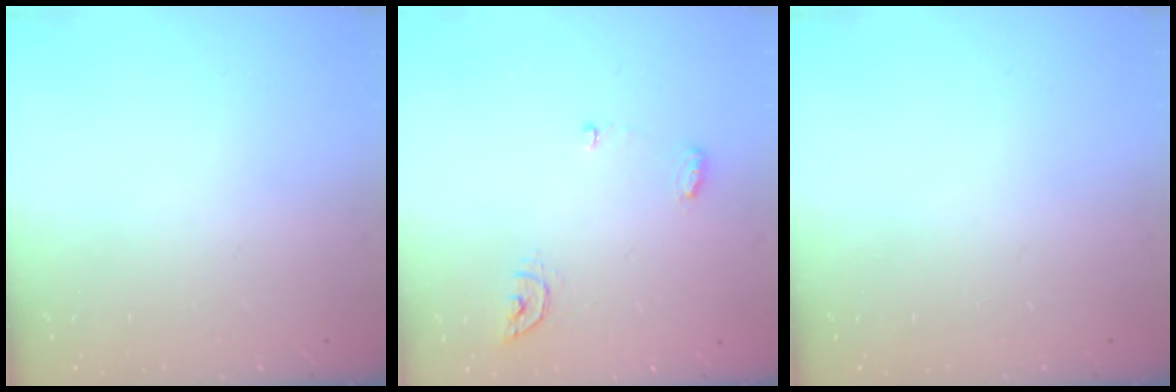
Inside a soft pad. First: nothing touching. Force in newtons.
{"total": 5.5, "press": 5.5, "slide": 0.5}
{"total": 0.0}